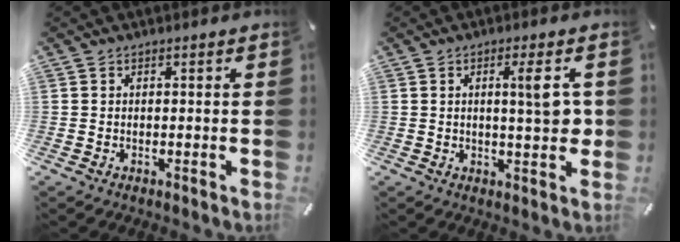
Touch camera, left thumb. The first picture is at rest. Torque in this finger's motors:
{"motor_torque": [0.24, -0.01, 0.36, 0.24, 0.01]}